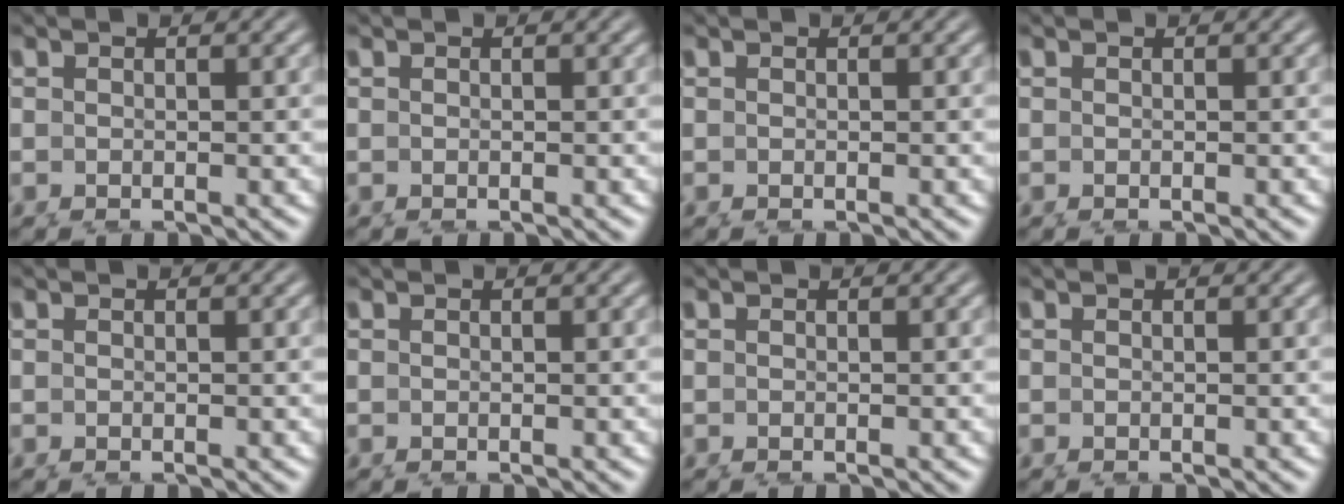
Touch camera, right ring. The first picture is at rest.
{"total": 0.0}
{"total": 0.0}
{"total": 0.0}
{"total": 0.0}
{"total": 0.0}
{"total": 0.0}
{"total": 0.0}